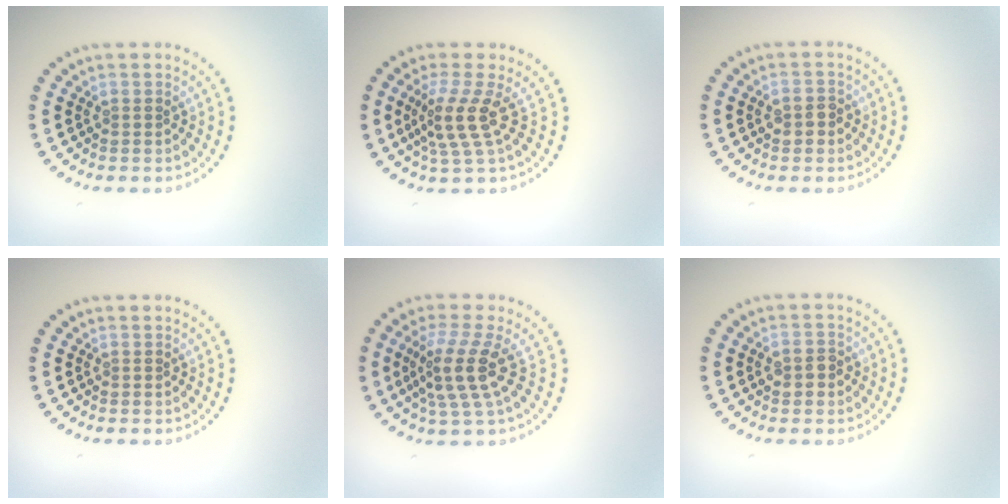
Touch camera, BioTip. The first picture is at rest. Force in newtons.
{"total": 3.5, "press": 2.7, "slide": 2.2}
{"total": 1.7, "press": 1.7, "slide": 0.1}
{"total": 0.0}
{"total": 4.1, "press": 3.1, "slide": 2.7}
{"total": 1.7, "press": 1.7, "slide": 0.1}